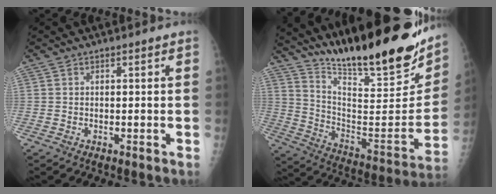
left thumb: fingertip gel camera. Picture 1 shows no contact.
{"total": 29.0, "force": [22.5, 5.3, 17.5], "torque": [-0.250, -0.124, 0.349]}